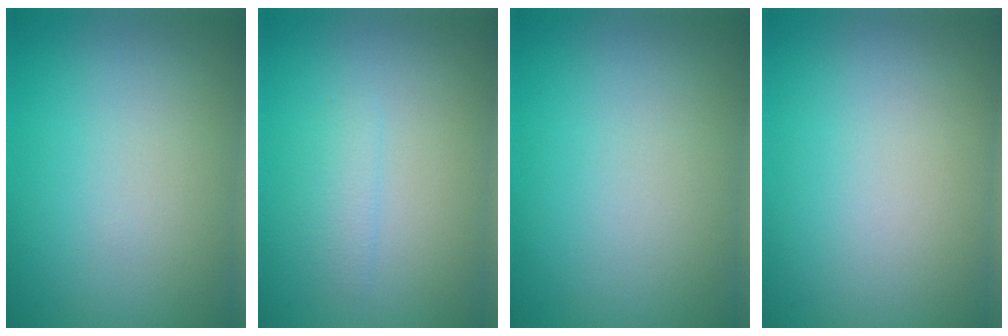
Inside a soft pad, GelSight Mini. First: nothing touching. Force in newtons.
{"total": 1.2, "press": 1.2, "slide": 0.1}
{"total": 0.0}
{"total": 0.0}